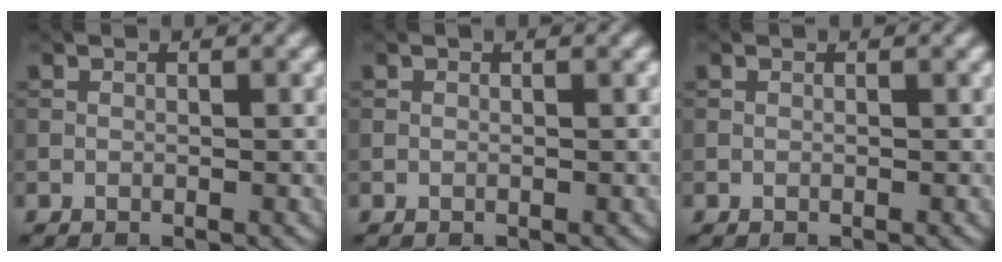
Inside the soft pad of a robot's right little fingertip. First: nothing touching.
{"total": 0.0}
{"total": 0.0}